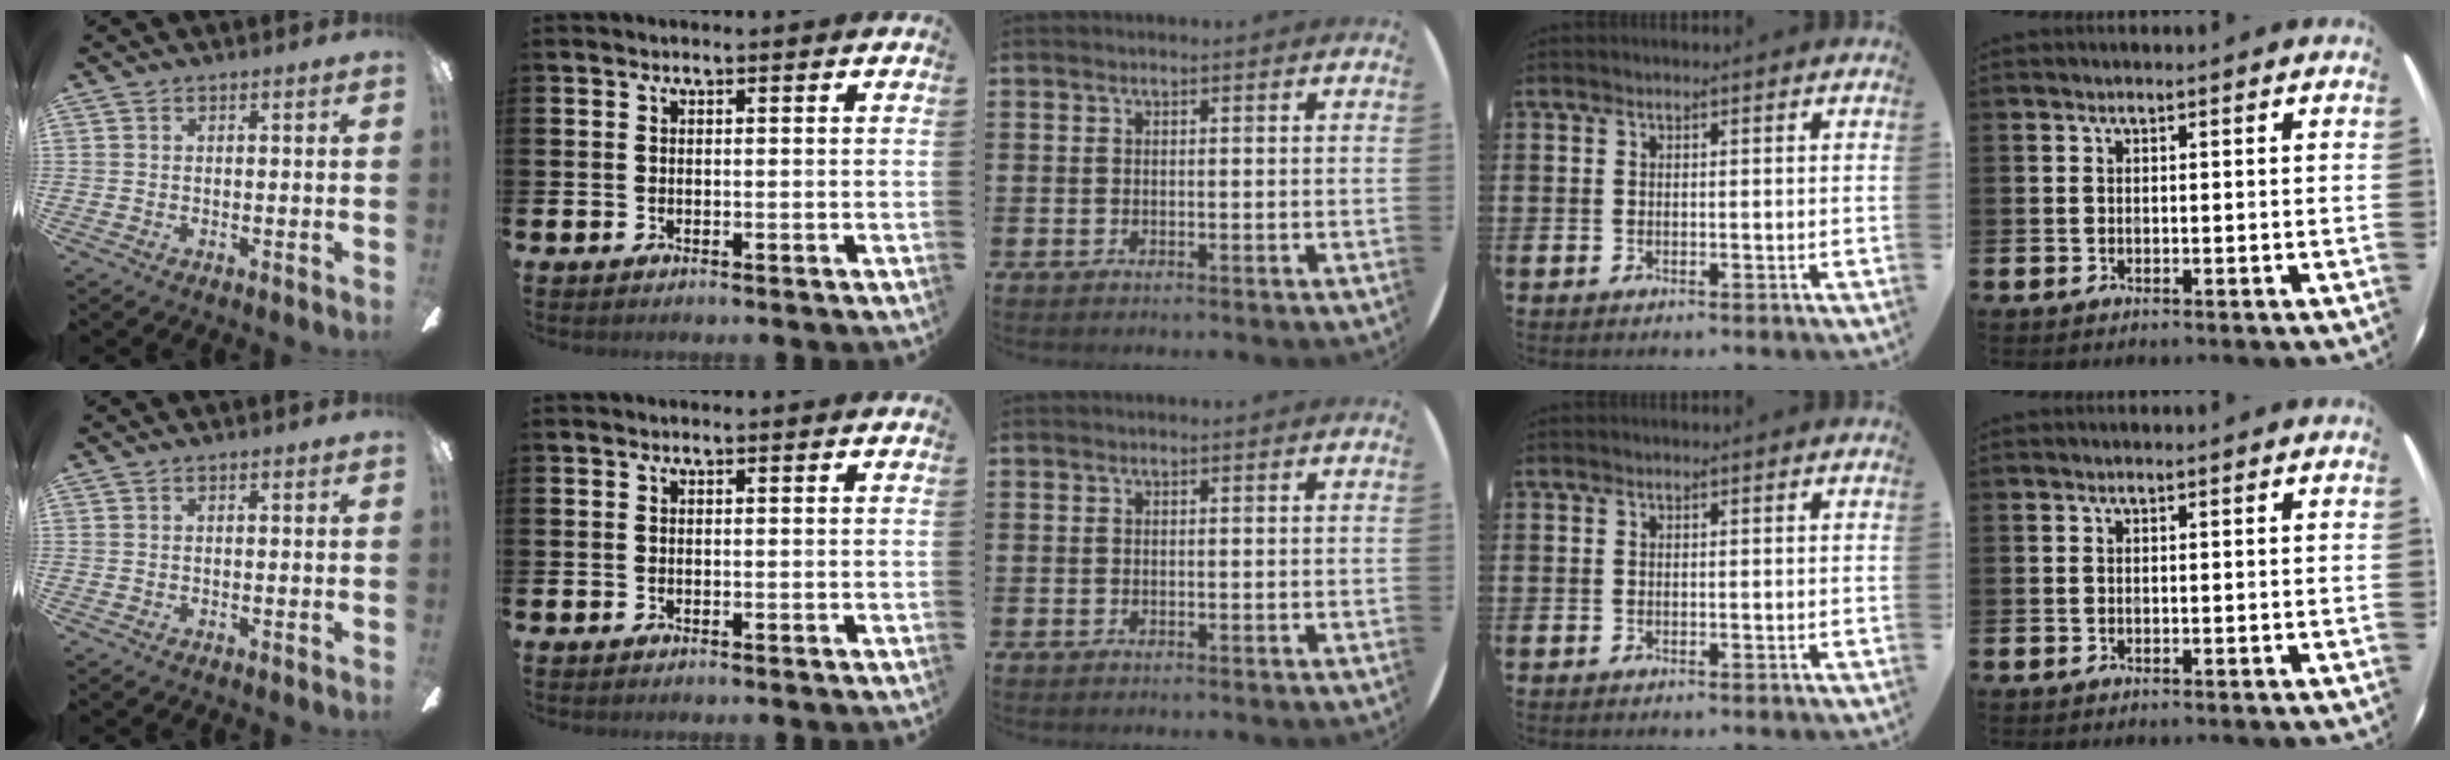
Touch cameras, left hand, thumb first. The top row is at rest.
{}